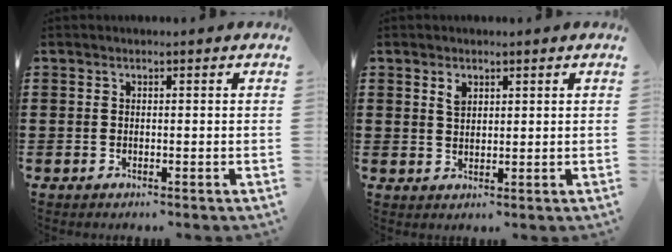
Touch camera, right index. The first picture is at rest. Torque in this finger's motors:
{"motor_torque": [0.02, 0.02, 0.03, 0.02]}